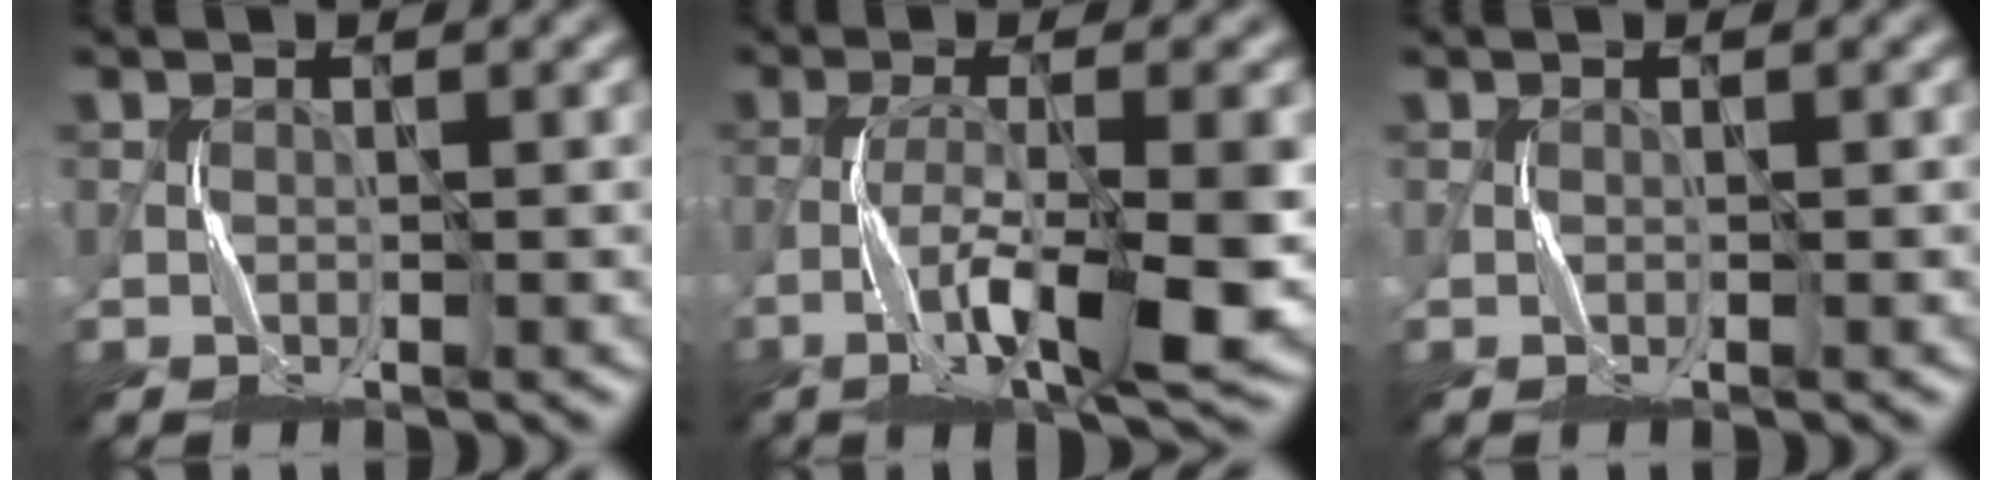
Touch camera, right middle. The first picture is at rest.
{"total": 8.5, "force": [-3.4, 1.7, 7.6], "torque": [-0.138, 0.001, -0.062]}
{"total": 0.0}